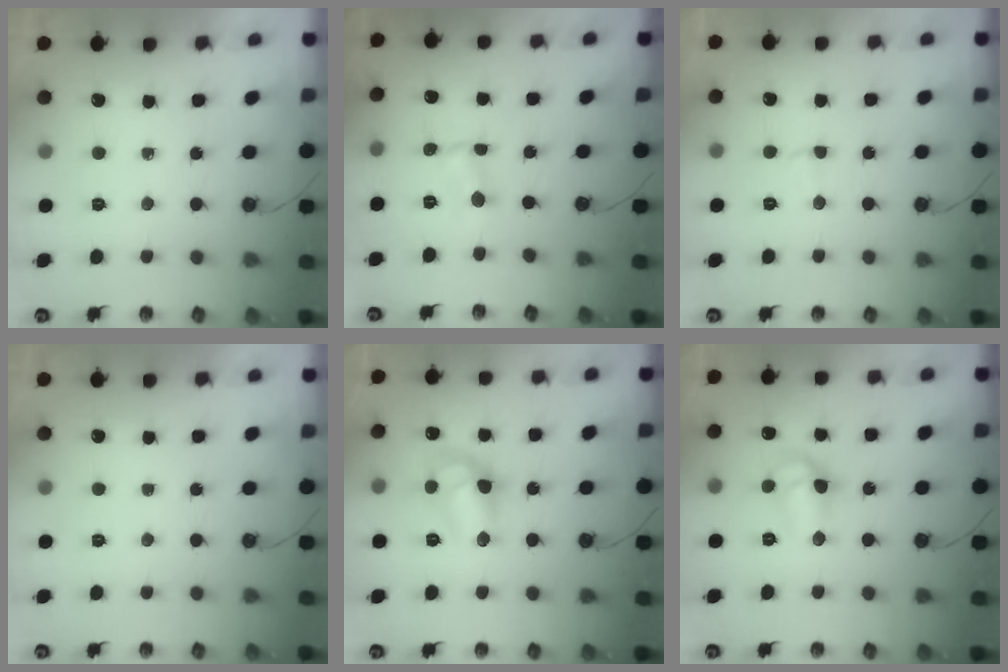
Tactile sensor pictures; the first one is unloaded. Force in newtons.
{"total": 0.6, "press": 0.6, "slide": 0.1}
{"total": 2.5, "press": 2.5, "slide": 0.5}
{"total": 0.0}
{"total": 12.7, "press": 12.7, "slide": 0.8}
{"total": 9.7, "press": 9.7, "slide": 1.1}